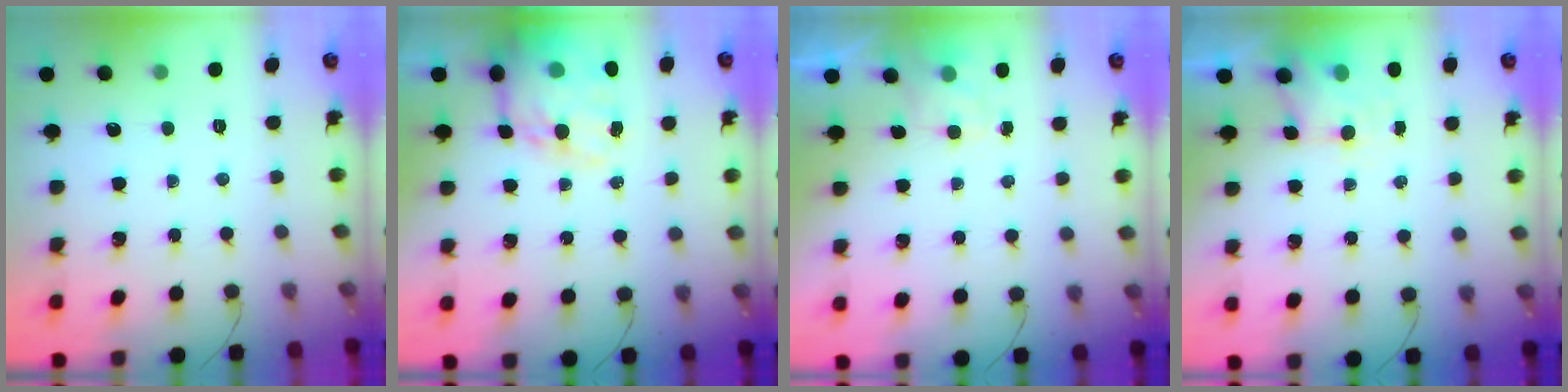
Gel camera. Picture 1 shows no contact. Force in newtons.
{"total": 18.0, "press": 17.5, "slide": 4.0}
{"total": 1.4, "press": 0.7, "slide": 1.2}
{"total": 3.4, "press": 3.3, "slide": 0.8}